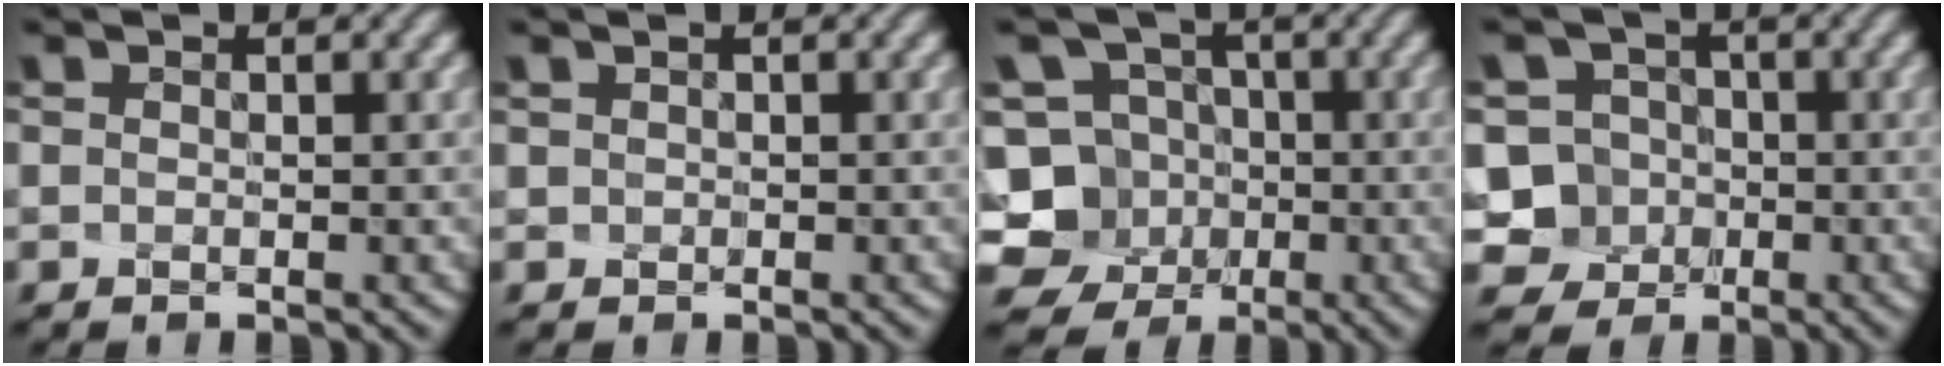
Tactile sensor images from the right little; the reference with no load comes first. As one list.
[{"total": 0.5, "force": [0.2, 0.5, -0.1], "torque": [-0.007, 0.010, -0.004]}, {"total": 7.1, "force": [-3.2, 6.3, 1.0], "torque": [-0.033, 0.006, -0.081]}, {"total": 4.7, "force": [-2.1, 4.2, 0.1], "torque": [-0.001, 0.007, -0.061]}]